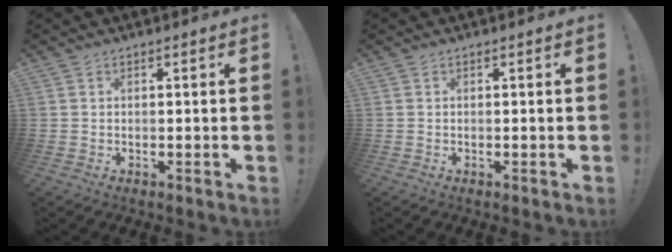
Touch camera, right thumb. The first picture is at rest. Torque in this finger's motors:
{"motor_torque": [0.00, 0.00, 0.05, -0.05, 0.00]}